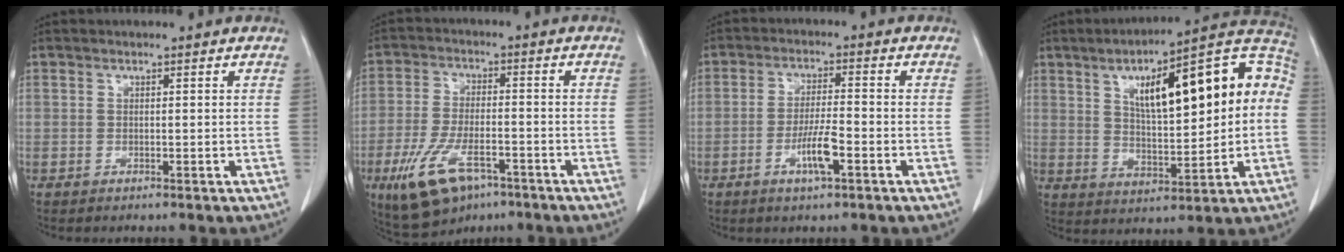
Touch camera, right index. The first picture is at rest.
{"total": 11.1, "force": [-6.2, 4.5, 8.1], "torque": [-0.169, -0.010, -0.099]}
{"total": 5.7, "force": [-2.4, 0.7, 5.1], "torque": [-0.097, -0.004, -0.044]}
{"total": 20.5, "force": [4.2, 5.6, 19.2], "torque": [-0.284, 0.042, 0.062]}